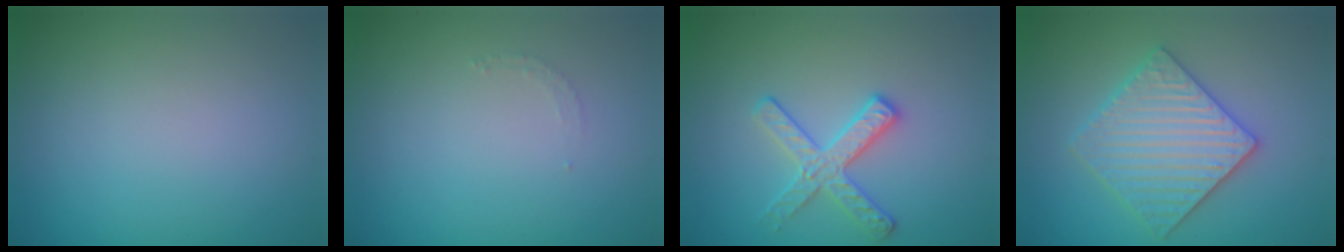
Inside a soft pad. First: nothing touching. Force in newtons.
{"total": 0.8, "press": 0.8, "slide": 0.1}
{"total": 2.8, "press": 2.7, "slide": 0.5}
{"total": 4.3, "press": 4.1, "slide": 1.0}